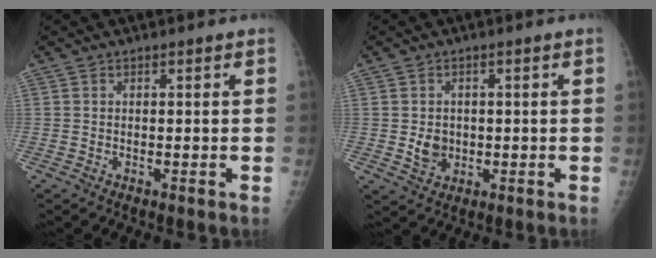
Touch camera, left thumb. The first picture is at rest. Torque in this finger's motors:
{"motor_torque": [-0.06, 0.05, 0.07, 0.03, 0.02]}